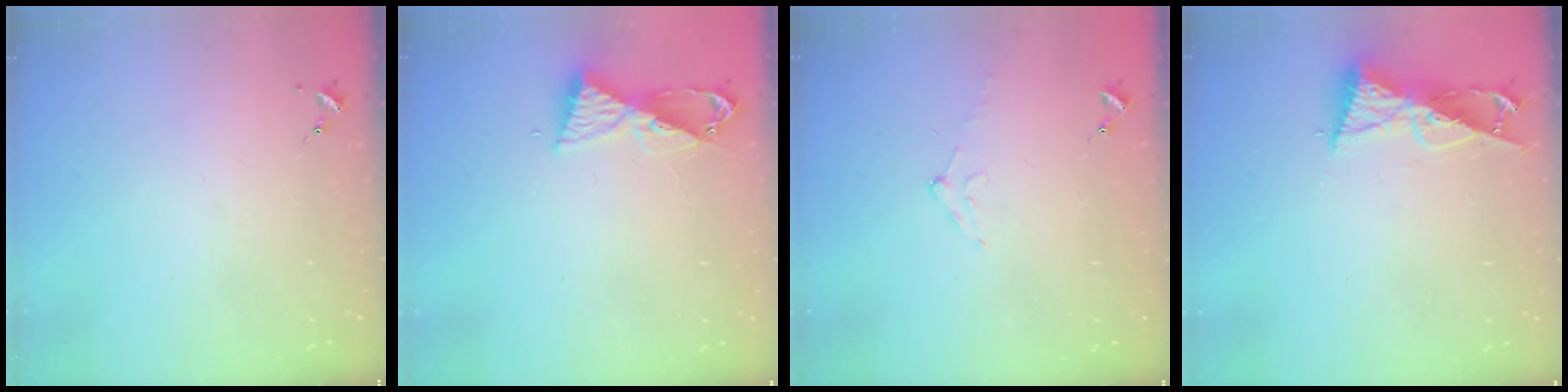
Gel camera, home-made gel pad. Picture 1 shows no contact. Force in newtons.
{"total": 8.6, "press": 8.5, "slide": 0.9}
{"total": 6.9, "press": 6.9, "slide": 0.8}
{"total": 9.5, "press": 9.4, "slide": 0.7}